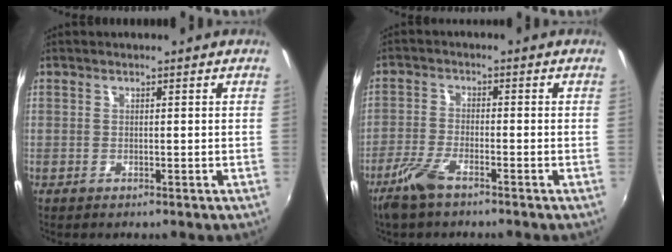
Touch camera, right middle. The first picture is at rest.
{"total": 5.8, "force": [-4.2, 1.4, 3.7], "torque": [-0.095, -0.009, -0.085]}